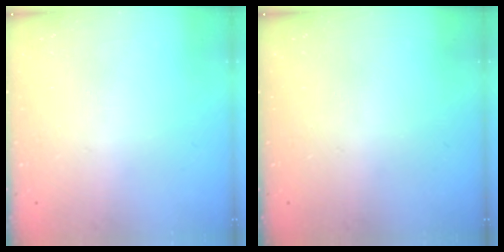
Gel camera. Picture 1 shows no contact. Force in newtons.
{"total": 0.0}